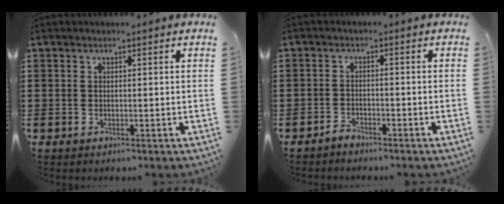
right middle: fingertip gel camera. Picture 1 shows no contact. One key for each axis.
{"total": 1.8, "fx": -1.7, "fy": 0.4, "fz": 0.2, "tx": -0.010, "ty": 0.001, "tz": -0.035}